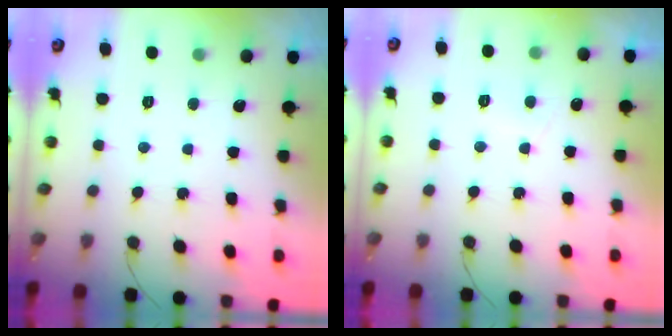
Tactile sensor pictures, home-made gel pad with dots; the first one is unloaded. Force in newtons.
{"total": 2.1, "press": 2.0, "slide": 0.5}